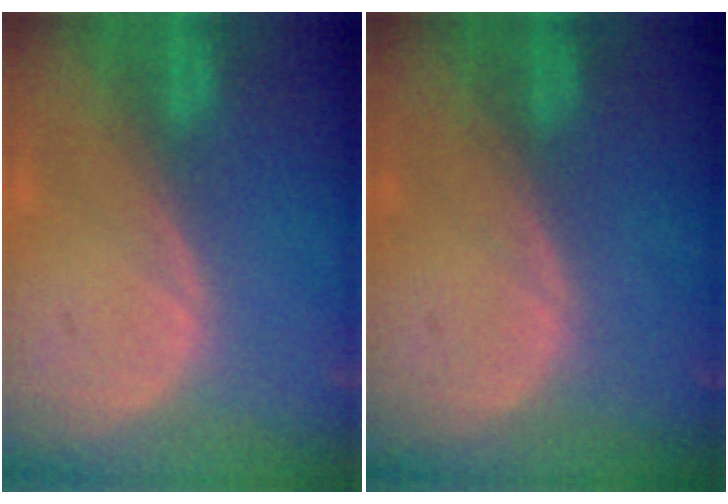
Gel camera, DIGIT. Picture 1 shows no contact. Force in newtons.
{"total": 0.0}